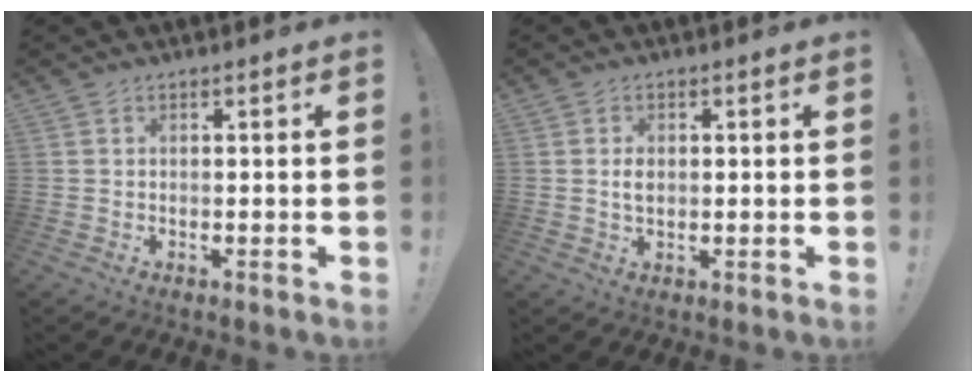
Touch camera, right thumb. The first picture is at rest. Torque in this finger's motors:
{"motor_torque": [-0.07, 0.07, 0.16, -0.16, 0.10]}